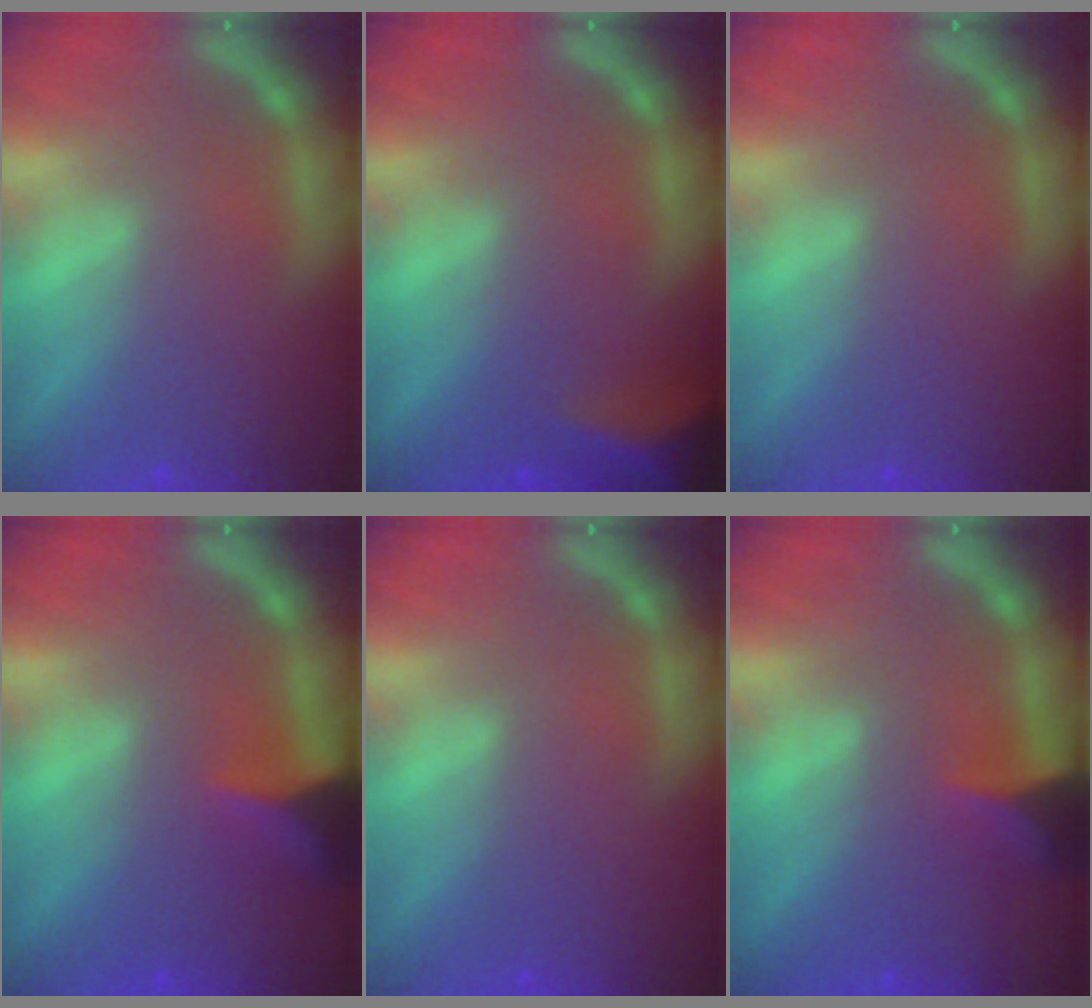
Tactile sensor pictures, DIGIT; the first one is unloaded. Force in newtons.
{"total": 6.5}
{"total": 0.0}
{"total": 4.4}
{"total": 0.0}
{"total": 3.5}